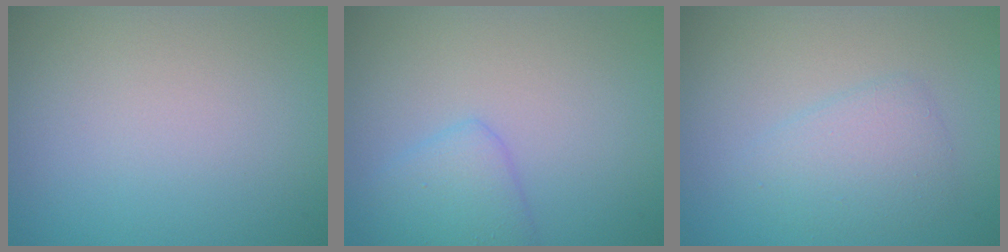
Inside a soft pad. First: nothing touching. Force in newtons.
{"total": 2.6, "press": 2.6, "slide": 0.2}
{"total": 2.6, "press": 2.6, "slide": 0.1}